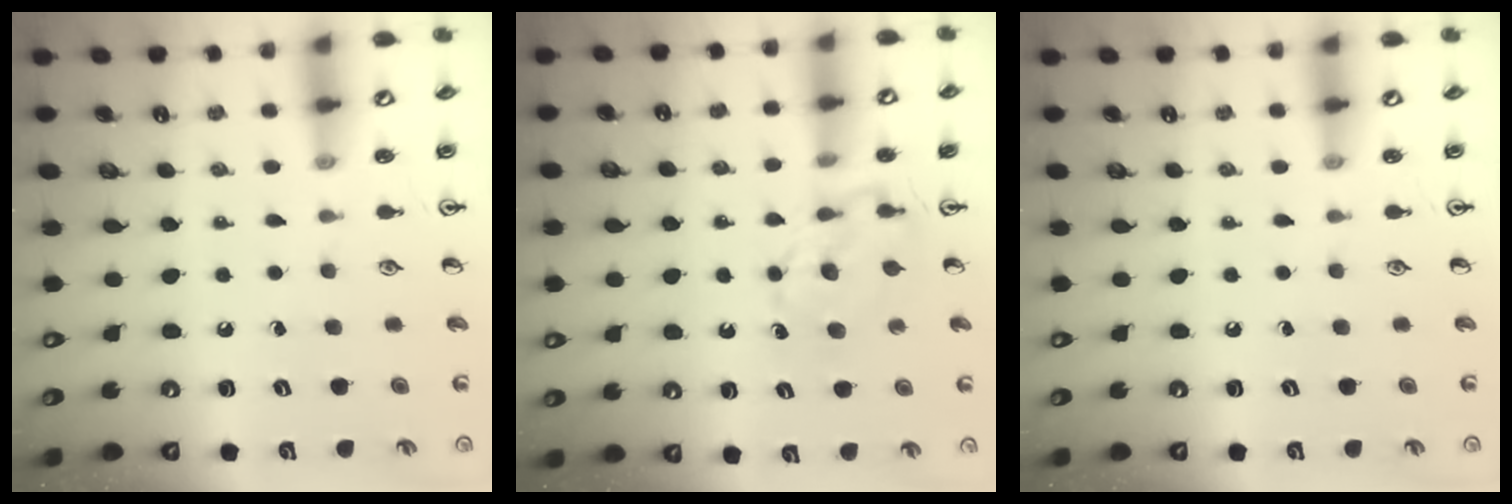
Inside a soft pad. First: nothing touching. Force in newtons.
{"total": 7.7, "press": 7.7, "slide": 0.7}
{"total": 0.0}